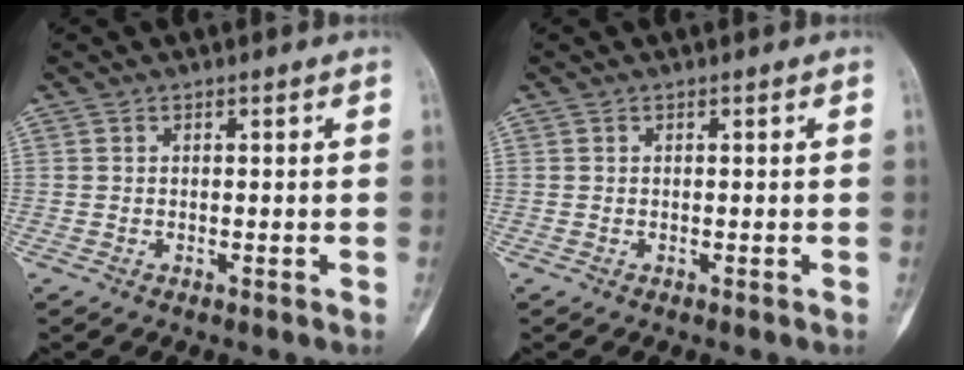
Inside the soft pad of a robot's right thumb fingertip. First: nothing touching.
{"total": 0.0}